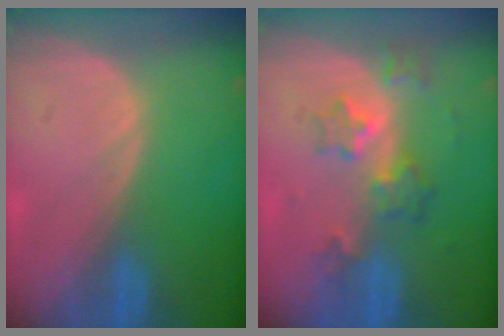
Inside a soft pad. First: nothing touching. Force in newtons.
{"total": 6.1, "press": 5.4, "slide": 2.9}